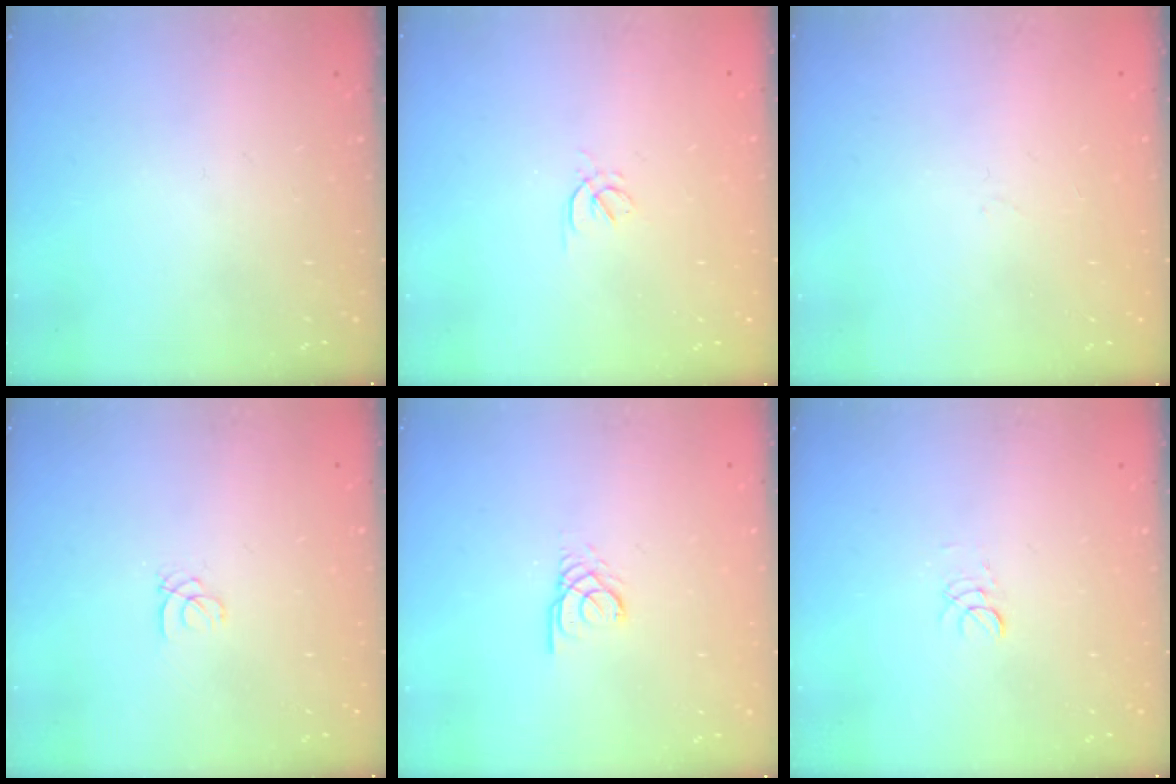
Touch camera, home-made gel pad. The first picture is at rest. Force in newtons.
{"total": 1.7, "press": 1.6, "slide": 0.5}
{"total": 0.9, "press": 0.9, "slide": 0.2}
{"total": 1.0, "press": 1.0, "slide": 0.1}
{"total": 2.4, "press": 2.4, "slide": 0.3}
{"total": 2.9, "press": 2.8, "slide": 0.3}